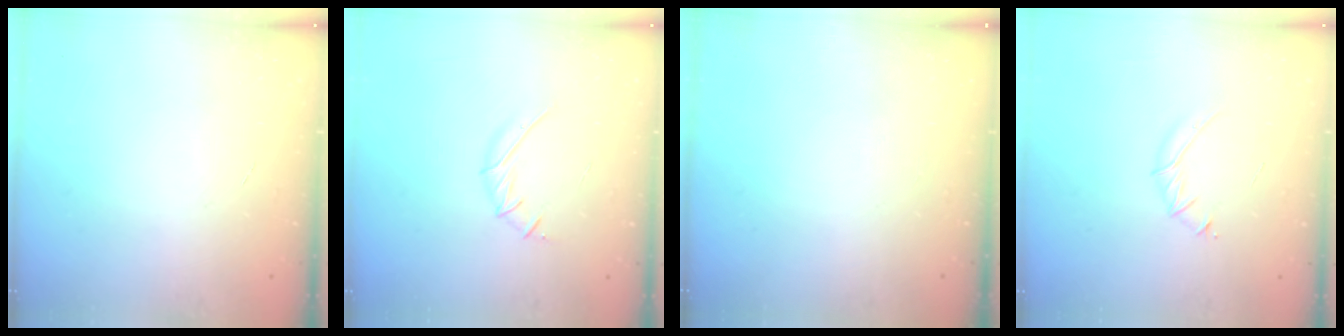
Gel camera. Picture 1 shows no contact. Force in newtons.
{"total": 4.2, "press": 4.1, "slide": 1.2}
{"total": 0.0}
{"total": 3.2, "press": 3.1, "slide": 0.9}